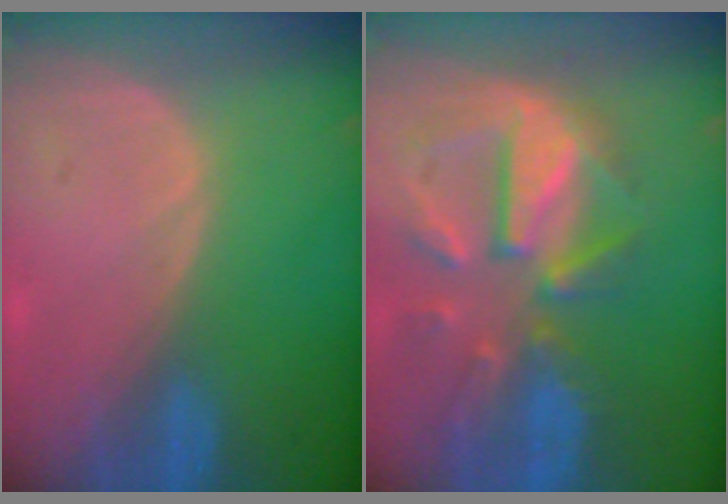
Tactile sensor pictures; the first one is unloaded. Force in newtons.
{"total": 11.7, "press": 10.2, "slide": 5.6}